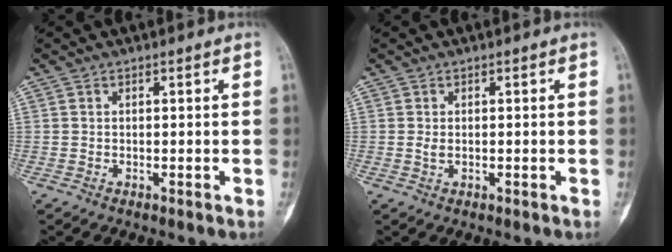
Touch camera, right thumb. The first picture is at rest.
{"total": 1.0, "force": [0.0, 0.6, 0.8], "torque": [-0.014, 0.000, 0.002]}